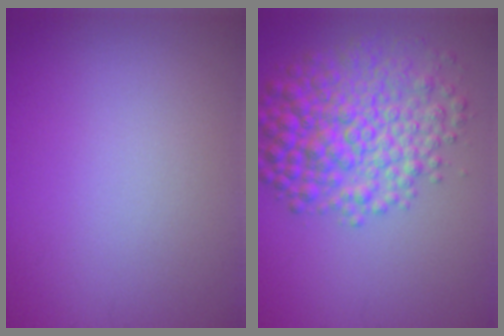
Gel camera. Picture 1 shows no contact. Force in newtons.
{"total": 7.6, "press": 7.6, "slide": 0.1}